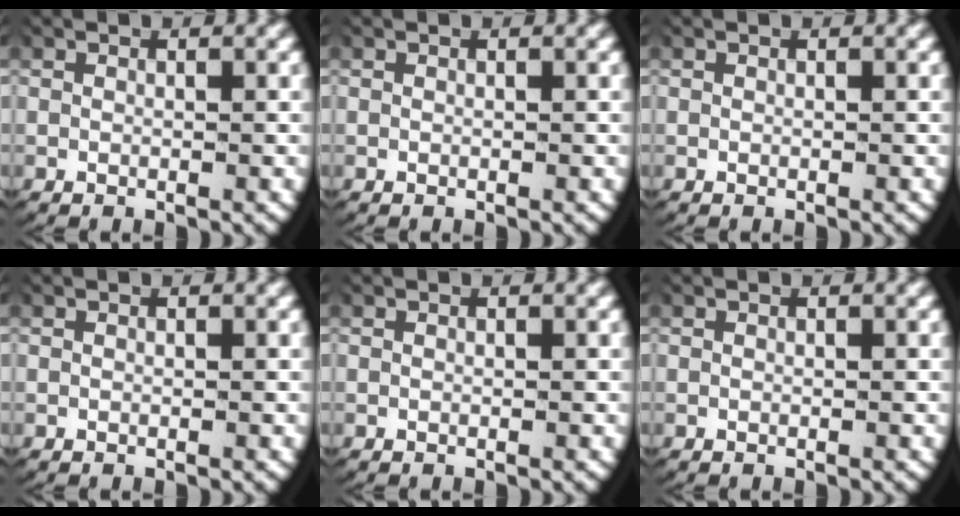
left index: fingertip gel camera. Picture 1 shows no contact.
{"total": 0.0}
{"total": 0.0}
{"total": 0.0}
{"total": 0.0}
{"total": 0.0}